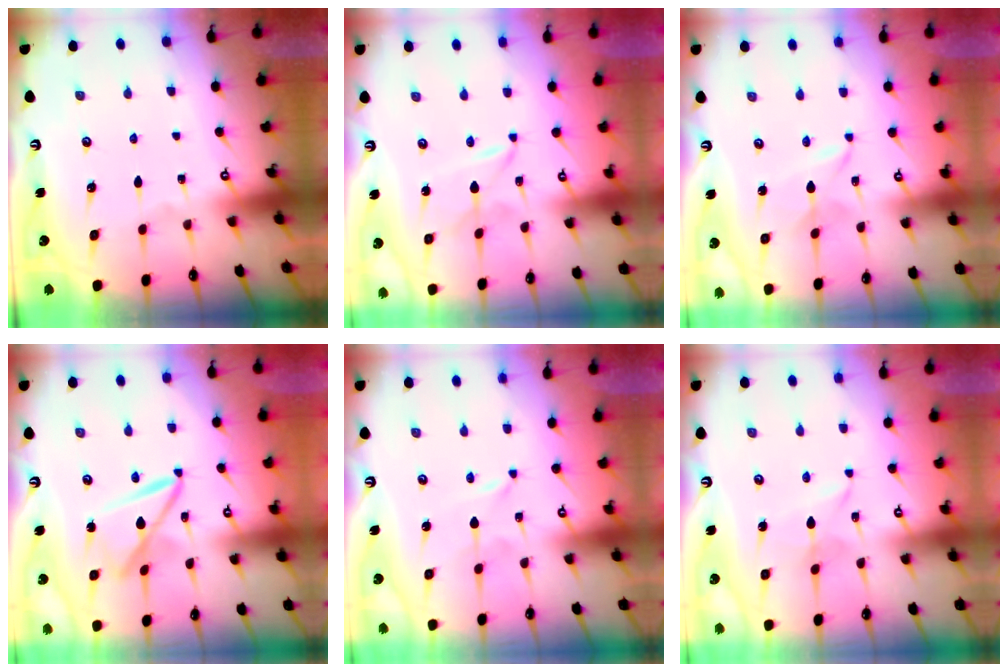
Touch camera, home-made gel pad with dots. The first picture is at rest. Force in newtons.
{"total": 2.7, "press": 2.7, "slide": 0.3}
{"total": 2.1, "press": 2.0, "slide": 0.2}
{"total": 9.1, "press": 9.1, "slide": 0.8}
{"total": 0.0}
{"total": 1.6, "press": 1.5, "slide": 0.2}